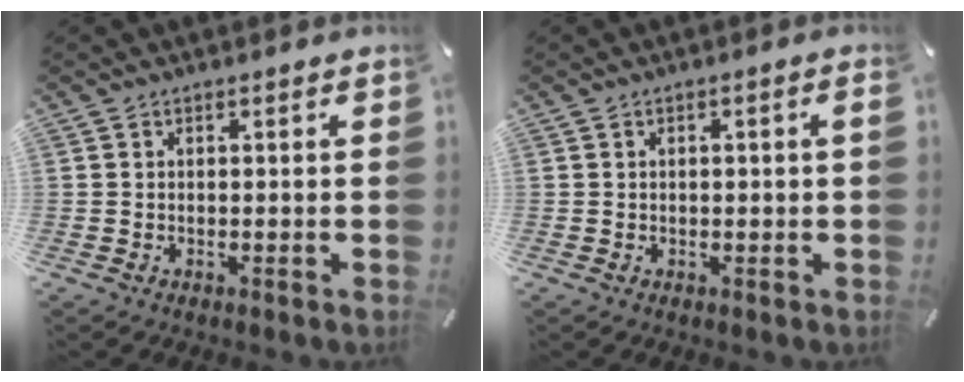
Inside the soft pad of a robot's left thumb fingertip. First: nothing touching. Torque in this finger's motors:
{"motor_torque": [-0.13, -0.04, -0.04, -0.03, -0.04]}